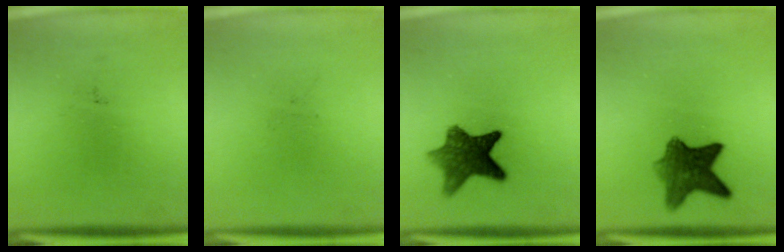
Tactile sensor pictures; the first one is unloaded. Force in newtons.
{"total": 0.0}
{"total": 9.0}
{"total": 7.7}